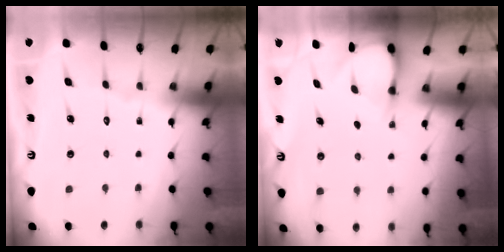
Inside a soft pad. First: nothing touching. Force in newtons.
{"total": 3.1, "press": 3.1, "slide": 0.3}